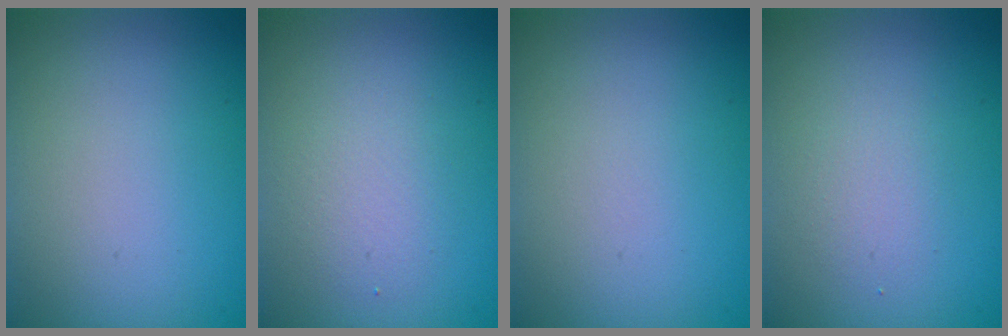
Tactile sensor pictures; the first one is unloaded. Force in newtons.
{"total": 2.2, "press": 2.2, "slide": 0.1}
{"total": 0.0}
{"total": 1.7, "press": 1.7, "slide": 0.1}